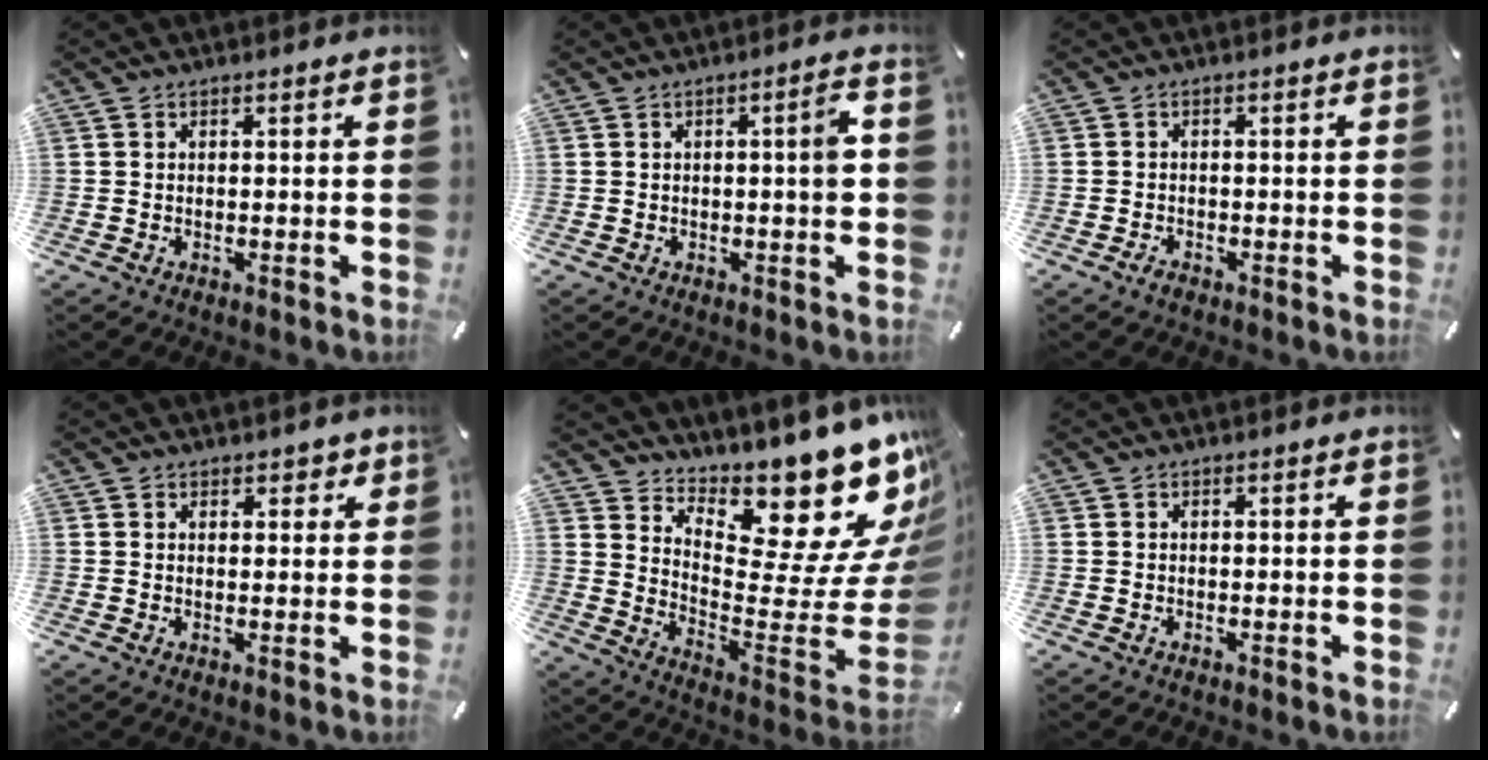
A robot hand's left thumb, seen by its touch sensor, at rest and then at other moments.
{"total": 3.5, "force": [0.0, 0.3, 3.5], "torque": [-0.055, -0.001, -0.006]}
{"total": 1.5, "force": [-1.0, 0.8, 0.8], "torque": [-0.016, 0.004, -0.021]}
{"total": 1.9, "force": [1.3, 1.3, 0.5], "torque": [0.005, -0.003, 0.019]}
{"total": 18.7, "force": [13.8, 5.8, 11.1], "torque": [-0.100, -0.146, 0.216]}
{"total": 0.0}